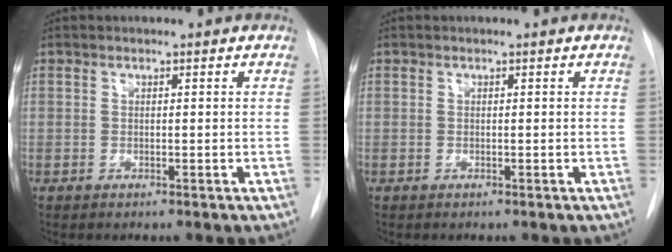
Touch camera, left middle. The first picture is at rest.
{"total": 0.0}